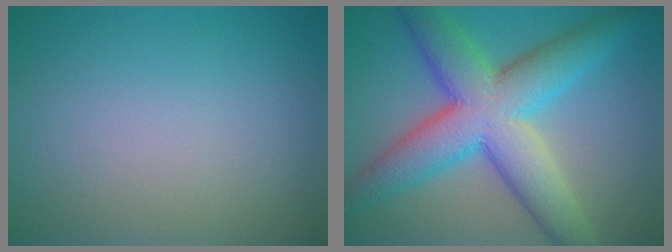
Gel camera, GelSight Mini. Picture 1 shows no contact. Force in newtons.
{"total": 10.0, "press": 10.0, "slide": 0.3}